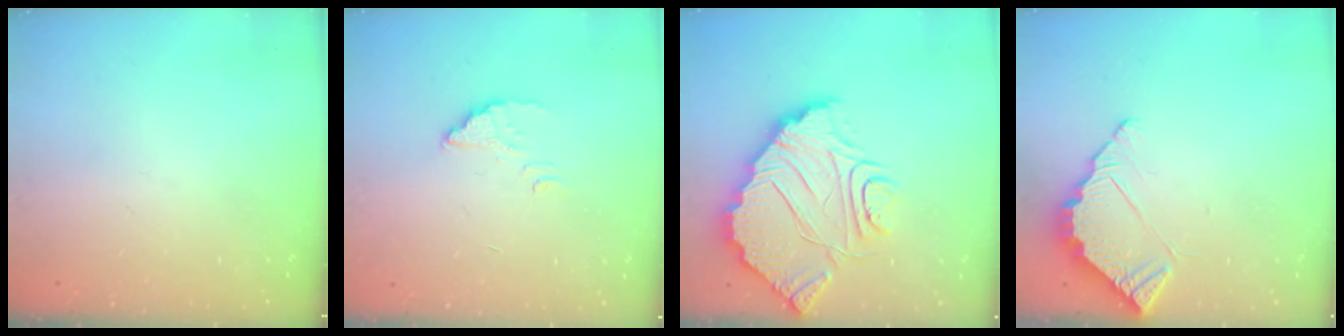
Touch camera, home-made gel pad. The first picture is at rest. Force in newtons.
{"total": 2.5, "press": 2.5, "slide": 0.2}
{"total": 13.9, "press": 13.9, "slide": 1.3}
{"total": 4.4, "press": 4.4, "slide": 0.3}